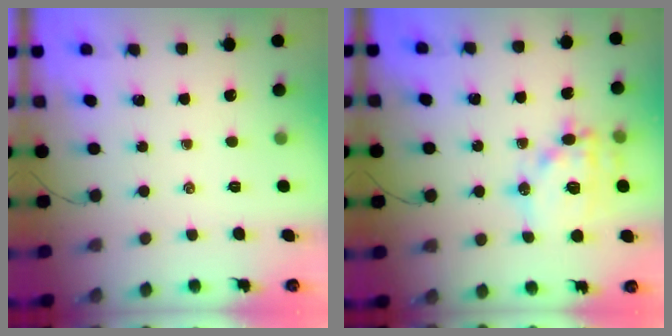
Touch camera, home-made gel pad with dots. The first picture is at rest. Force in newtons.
{"total": 15.9, "press": 15.6, "slide": 3.0}